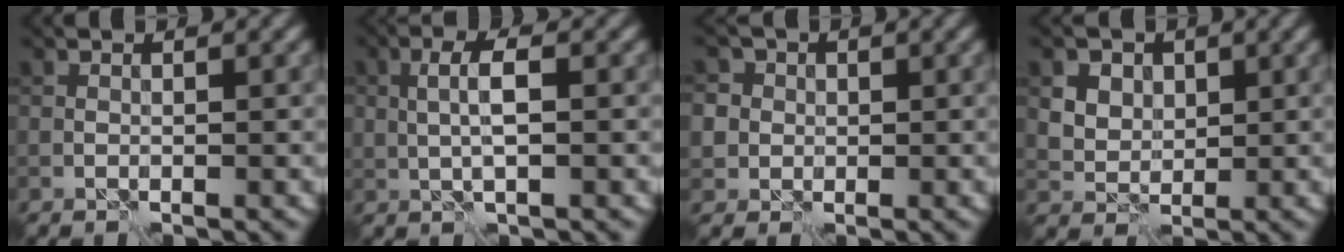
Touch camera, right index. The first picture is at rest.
{"total": 2.8, "force": [0.3, 0.7, 2.7], "torque": [-0.054, 0.006, 0.004]}
{"total": 5.1, "force": [1.3, 4.7, 1.6], "torque": [-0.032, 0.029, 0.005]}
{"total": 6.1, "force": [2.9, 4.6, 2.7], "torque": [-0.063, 0.014, 0.046]}